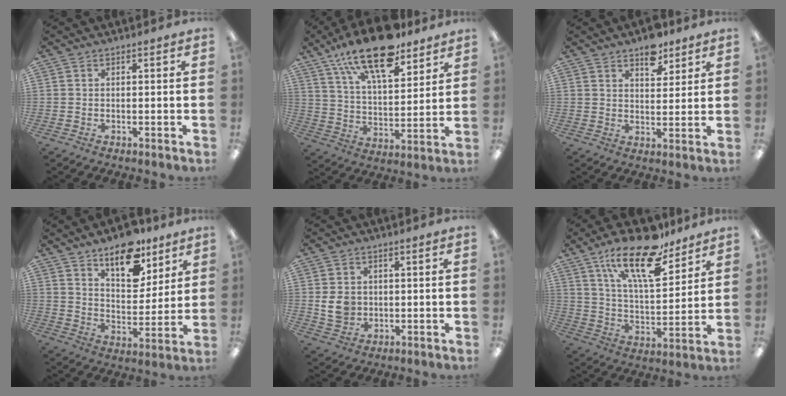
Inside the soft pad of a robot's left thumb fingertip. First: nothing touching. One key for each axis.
{"total": 18.9, "fx": 13.8, "fy": 7.0, "fz": 10.9, "tx": -0.187, "ty": -0.070, "tz": 0.235}
{"total": 7.3, "fx": 5.2, "fy": 3.9, "fz": 3.3, "tx": -0.024, "ty": -0.029, "tz": 0.087}
{"total": 14.2, "fx": 10.2, "fy": 6.9, "fz": 7.0, "tx": -0.096, "ty": -0.057, "tz": 0.180}
{"total": 5.9, "fx": 0.5, "fy": 5.1, "fz": 2.8, "tx": -0.048, "ty": 0.004, "tz": 0.010}
{"total": 20.7, "fx": 14.1, "fy": 7.9, "fz": 13.0, "tx": -0.214, "ty": -0.082, "tz": 0.239}